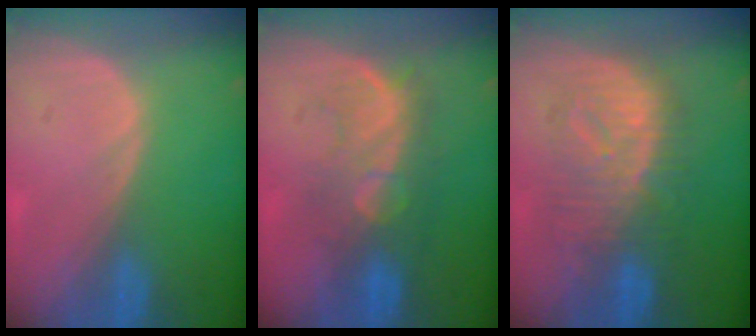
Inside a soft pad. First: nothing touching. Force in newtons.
{"total": 8.0, "press": 7.9, "slide": 1.6}
{"total": 9.3, "press": 9.3, "slide": 0.4}